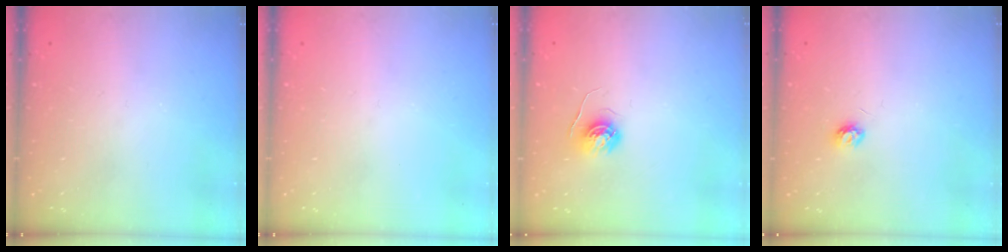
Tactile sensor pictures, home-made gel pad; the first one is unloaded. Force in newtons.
{"total": 0.0}
{"total": 4.6, "press": 4.6, "slide": 0.4}
{"total": 4.6, "press": 4.6, "slide": 0.5}